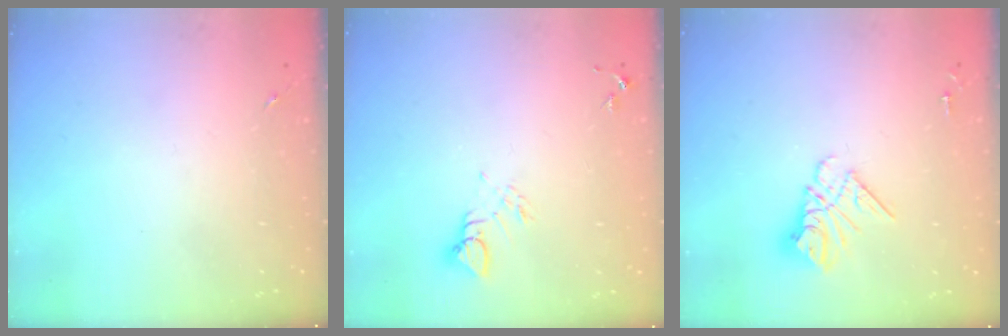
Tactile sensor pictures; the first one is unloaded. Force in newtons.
{"total": 4.1, "press": 4.1, "slide": 0.2}
{"total": 10.7, "press": 10.7, "slide": 1.0}